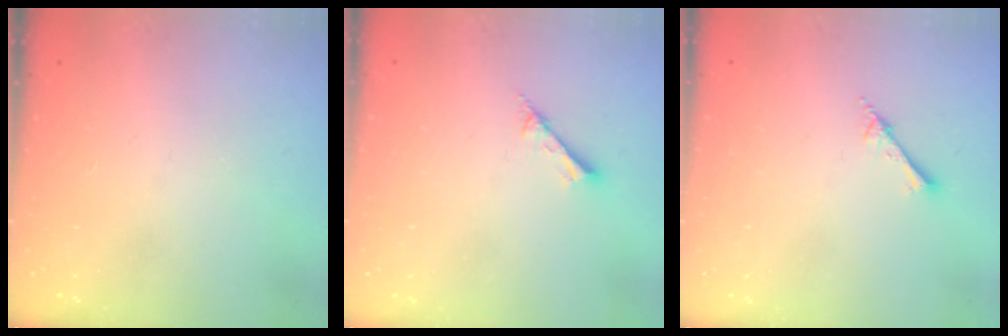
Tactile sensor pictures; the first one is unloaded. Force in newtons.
{"total": 3.3, "press": 3.3, "slide": 0.0}
{"total": 2.5, "press": 2.5, "slide": 0.2}